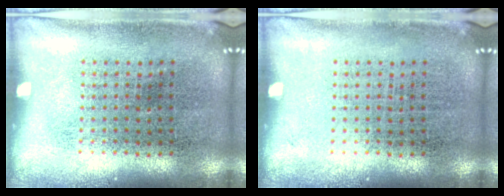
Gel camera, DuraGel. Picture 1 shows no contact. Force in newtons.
{"total": 0.0}